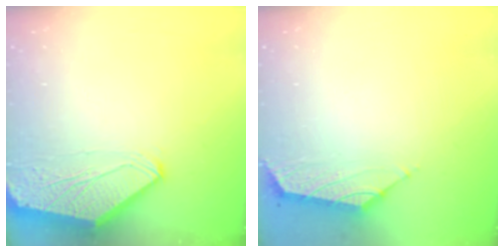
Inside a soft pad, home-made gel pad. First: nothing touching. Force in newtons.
{"total": 1.5, "press": 1.4, "slide": 0.6}